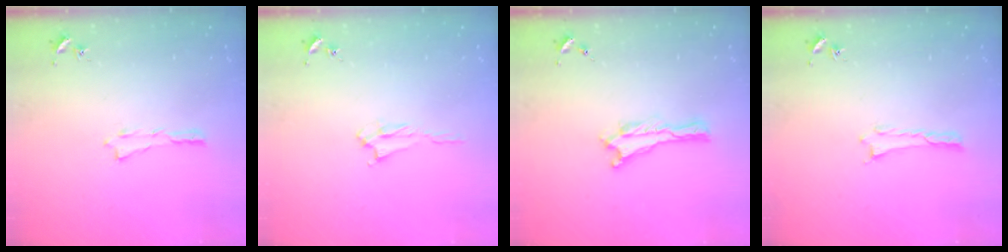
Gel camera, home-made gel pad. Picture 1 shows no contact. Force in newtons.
{"total": 2.1, "press": 2.0, "slide": 0.3}
{"total": 0.0}
{"total": 0.0}